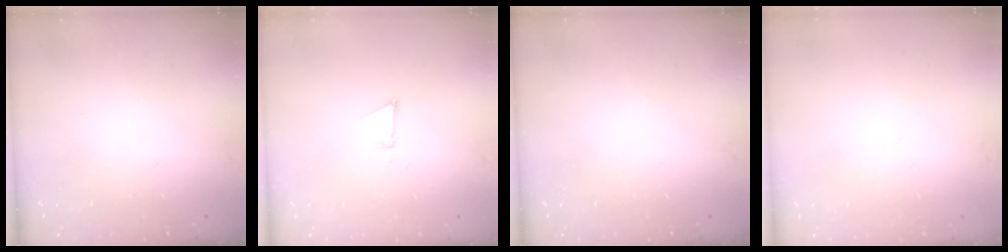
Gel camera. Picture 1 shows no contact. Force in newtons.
{"total": 3.0, "press": 2.9, "slide": 0.8}
{"total": 0.0}
{"total": 1.5, "press": 1.5, "slide": 0.1}